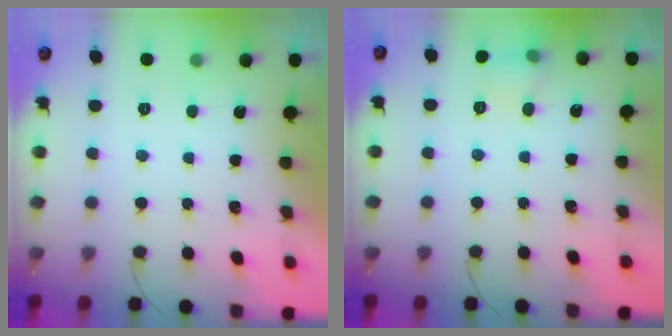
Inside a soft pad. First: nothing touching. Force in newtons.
{"total": 7.4, "press": 7.2, "slide": 1.7}